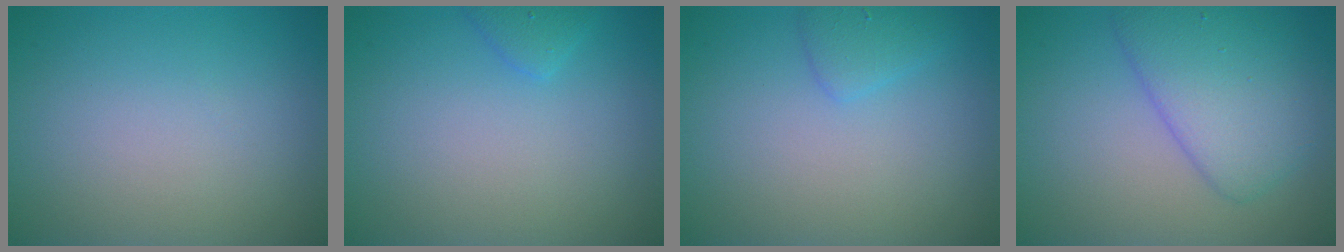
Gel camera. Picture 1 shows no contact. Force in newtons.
{"total": 1.2, "press": 1.2, "slide": 0.1}
{"total": 1.6, "press": 1.6, "slide": 0.1}
{"total": 5.3, "press": 5.3, "slide": 0.1}